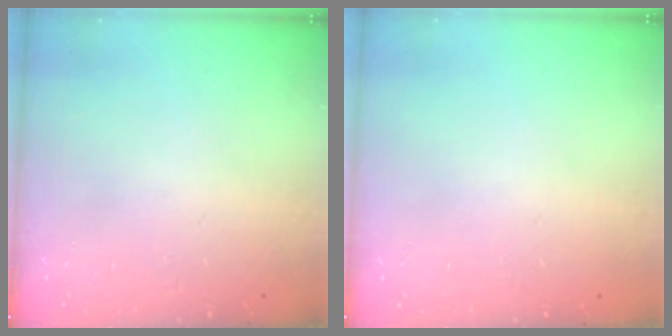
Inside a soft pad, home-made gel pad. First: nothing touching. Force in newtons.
{"total": 0.0}